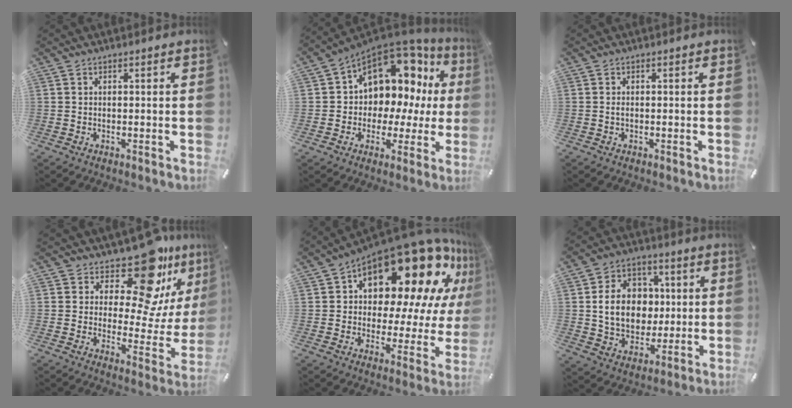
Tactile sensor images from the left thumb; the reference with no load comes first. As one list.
[{"total": 13.0, "force": [6.1, 9.5, 6.6], "torque": [-0.092, -0.059, 0.106]}, {"total": 1.0, "force": [-0.3, 0.6, 0.7], "torque": [-0.016, 0.000, -0.006]}, {"total": 17.4, "force": [13.2, 6.1, 9.5], "torque": [-0.137, -0.122, 0.217]}, {"total": 22.7, "force": [14.5, 11.3, 13.3], "torque": [-0.192, -0.116, 0.247]}, {"total": 13.5, "force": [1.2, 11.3, 7.3], "torque": [-0.137, 0.011, 0.027]}]